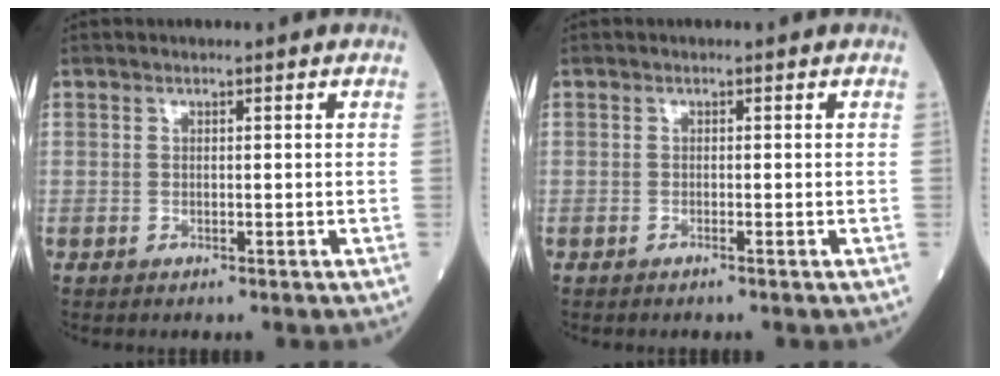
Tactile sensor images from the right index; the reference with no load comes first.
{"total": 0.0}